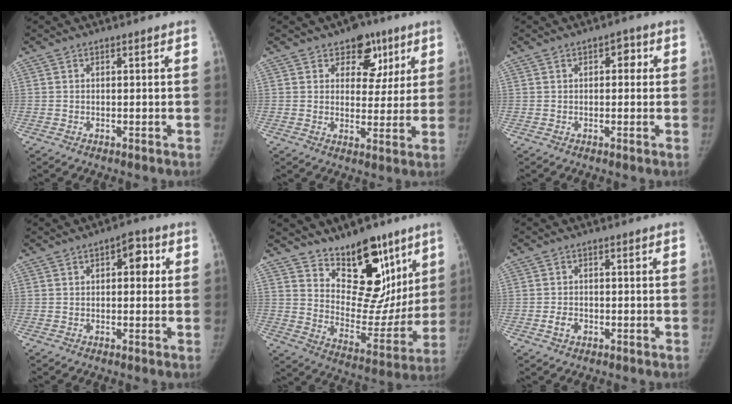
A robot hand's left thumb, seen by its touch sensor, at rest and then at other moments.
{"total": 8.9, "force": [4.8, 6.3, 4.1], "torque": [-0.007, -0.016, 0.067]}
{"total": 2.8, "force": [0.6, 1.9, 2.0], "torque": [-0.006, 0.006, 0.001]}
{"total": 5.0, "force": [1.2, 2.8, 4.0], "torque": [-0.029, 0.005, 0.009]}
{"total": 18.9, "force": [12.1, 9.9, 10.6], "torque": [-0.077, -0.084, 0.190]}
{"total": 2.5, "force": [-0.9, 1.9, 1.3], "torque": [-0.017, 0.005, -0.014]}